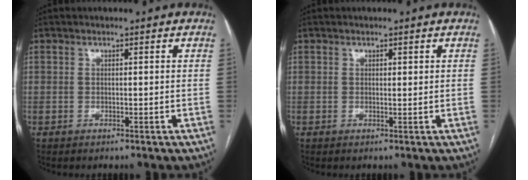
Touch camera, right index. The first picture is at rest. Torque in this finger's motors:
{"motor_torque": [0.23, 0.50, -0.01, 0.00]}